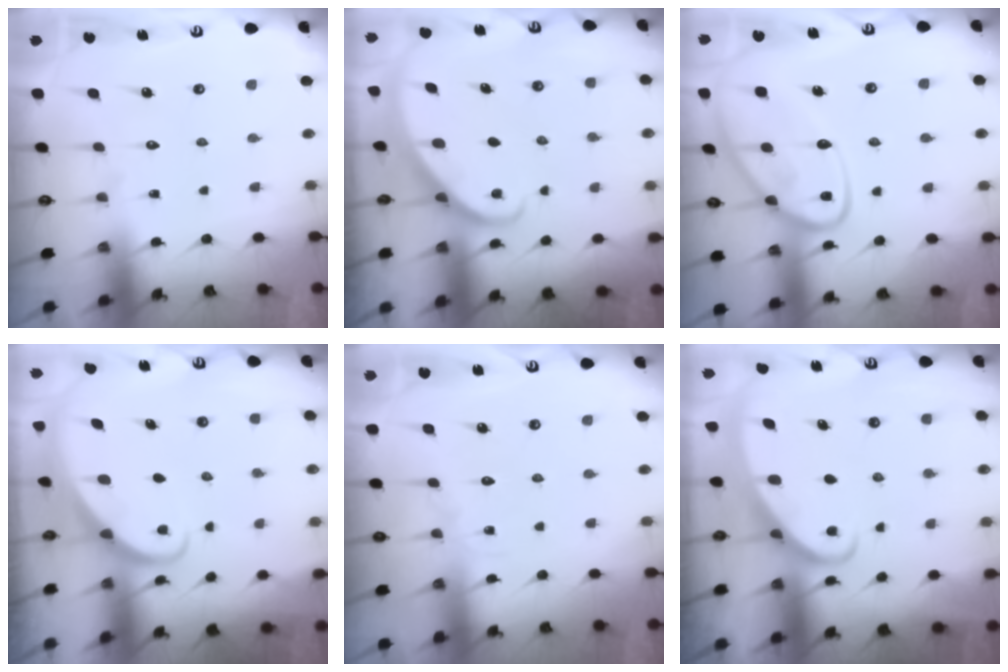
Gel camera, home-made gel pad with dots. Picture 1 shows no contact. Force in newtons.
{"total": 2.3, "press": 2.3, "slide": 0.2}
{"total": 14.8, "press": 14.8, "slide": 1.1}
{"total": 2.2, "press": 2.2, "slide": 0.2}
{"total": 2.6, "press": 2.6, "slide": 0.2}
{"total": 2.5, "press": 2.5, "slide": 0.4}